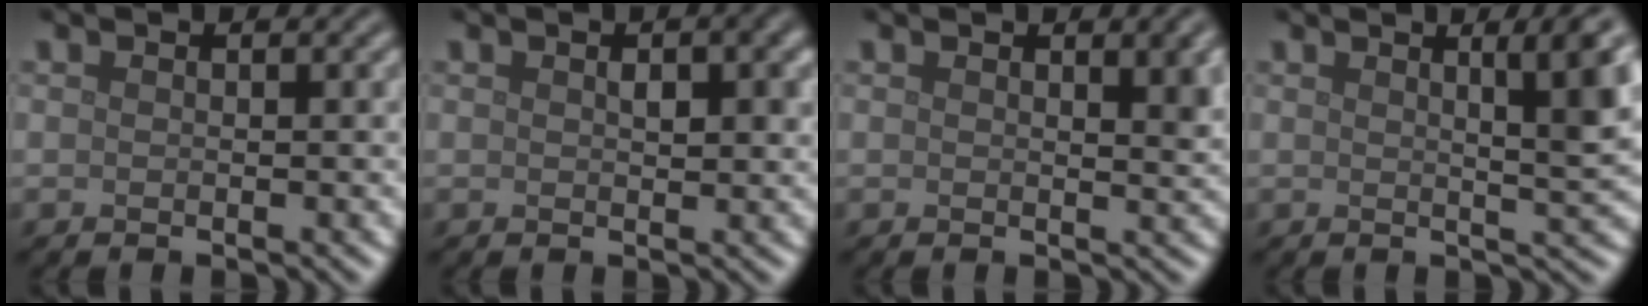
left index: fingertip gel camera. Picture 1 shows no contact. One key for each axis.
{"total": 2.3, "fx": 0.6, "fy": 1.0, "fz": 1.9, "tx": -0.027, "ty": 0.001, "tz": 0.012}
{"total": 2.4, "fx": 1.1, "fy": 0.6, "fz": 2.0, "tx": -0.020, "ty": 0.000, "tz": 0.018}
{"total": 5.9, "fx": 2.1, "fy": 1.3, "fz": 5.4, "tx": -0.056, "ty": 0.010, "tz": 0.029}